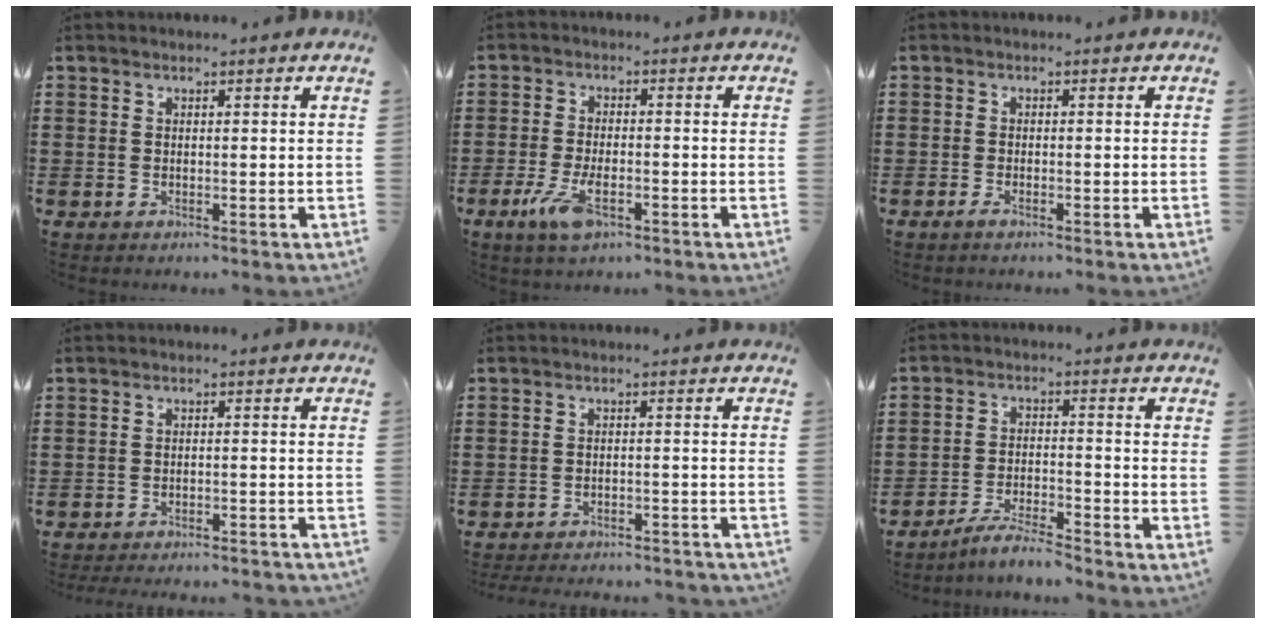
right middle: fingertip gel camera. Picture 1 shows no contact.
{"total": 6.2, "force": [-2.7, 2.3, 5.1], "torque": [-0.117, -0.010, -0.052]}
{"total": 1.0, "force": [-0.7, 0.1, 0.8], "torque": [-0.017, -0.004, -0.011]}
{"total": 2.6, "force": [-2.6, -0.2, 0.3], "torque": [-0.006, 0.001, -0.054]}
{"total": 3.0, "force": [-3.0, 0.0, 0.4], "torque": [-0.009, 0.001, -0.061]}
{"total": 5.1, "force": [-4.8, 0.2, 1.5], "torque": [-0.040, -0.001, -0.097]}